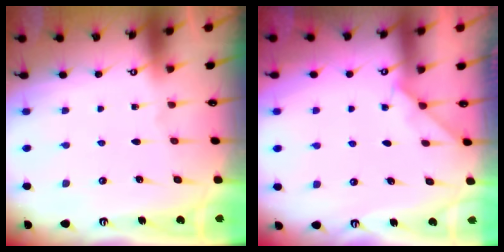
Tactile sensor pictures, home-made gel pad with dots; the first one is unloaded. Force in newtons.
{"total": 2.4, "press": 2.3, "slide": 0.4}